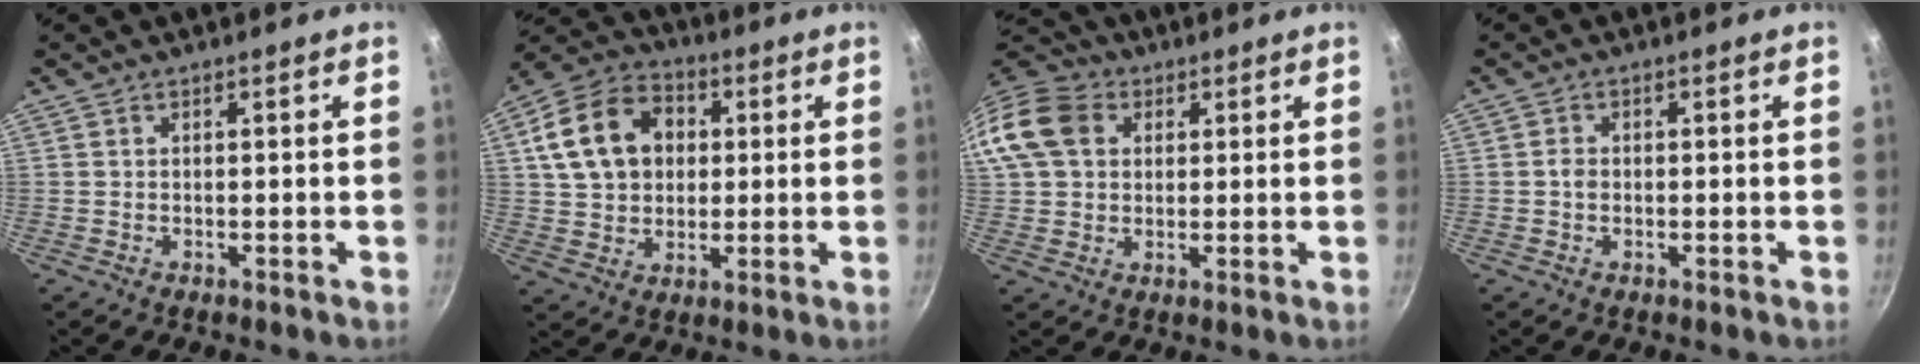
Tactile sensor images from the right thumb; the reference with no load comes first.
{"total": 15.9, "force": [3.5, 12.1, 9.6], "torque": [-0.146, 0.018, 0.052]}
{"total": 14.2, "force": [3.9, 11.3, 7.7], "torque": [-0.153, 0.022, 0.058]}
{"total": 1.5, "force": [-0.1, 1.3, 0.9], "torque": [-0.014, 0.006, -0.003]}